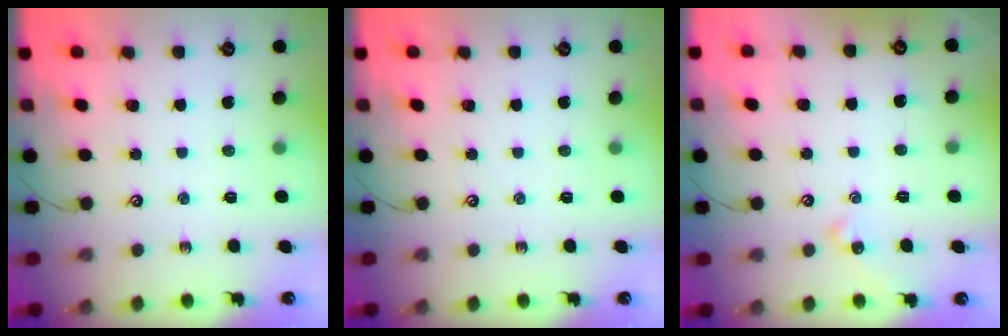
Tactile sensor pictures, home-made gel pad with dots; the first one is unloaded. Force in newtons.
{"total": 0.0}
{"total": 2.6, "press": 2.6, "slide": 0.6}